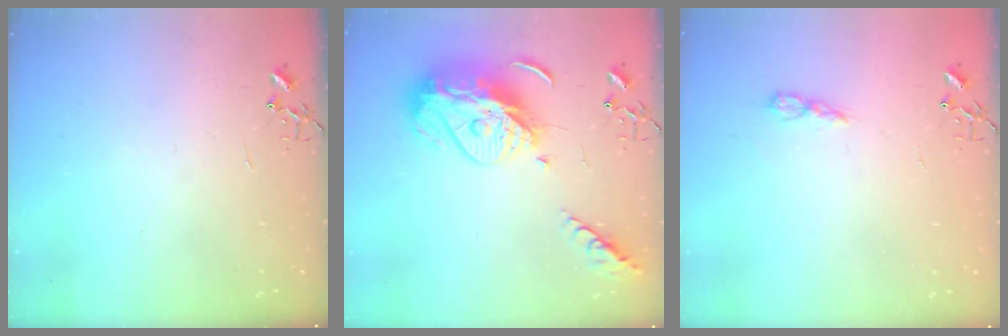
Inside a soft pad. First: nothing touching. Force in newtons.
{"total": 17.5, "press": 17.4, "slide": 1.6}
{"total": 5.0, "press": 5.0, "slide": 0.6}